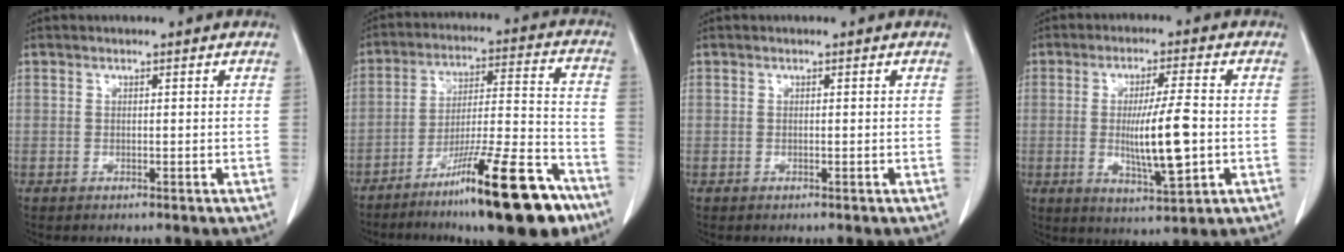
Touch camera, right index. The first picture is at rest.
{"total": 18.8, "force": [-12.3, 2.0, 14.0], "torque": [-0.198, 0.003, -0.200]}
{"total": 0.0}
{"total": 9.9, "force": [-1.0, 0.8, 9.8], "torque": [-0.169, -0.016, -0.016]}